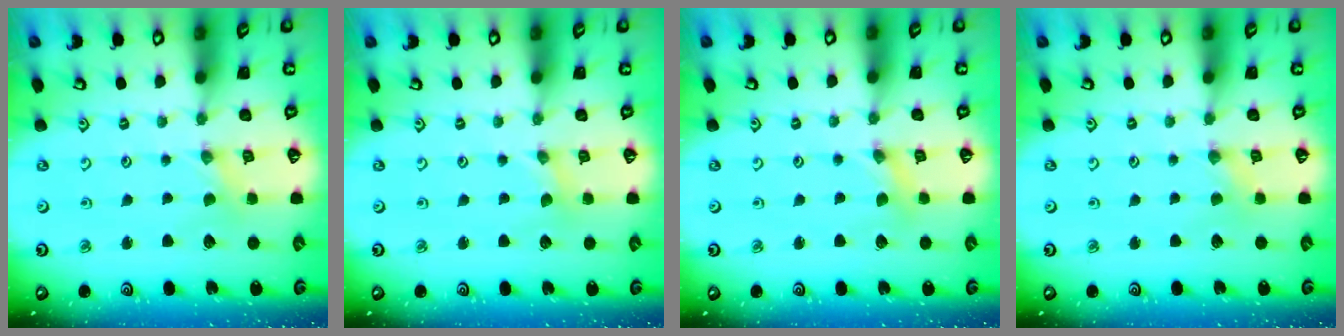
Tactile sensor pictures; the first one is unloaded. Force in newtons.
{"total": 0.0}
{"total": 1.6, "press": 1.6, "slide": 0.3}
{"total": 0.9, "press": 0.9, "slide": 0.3}